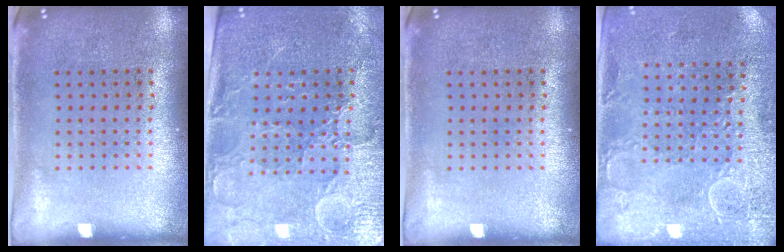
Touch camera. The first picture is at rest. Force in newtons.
{"total": 3.5, "press": 3.3, "slide": 1.2}
{"total": 0.0}
{"total": 2.9, "press": 2.6, "slide": 1.2}